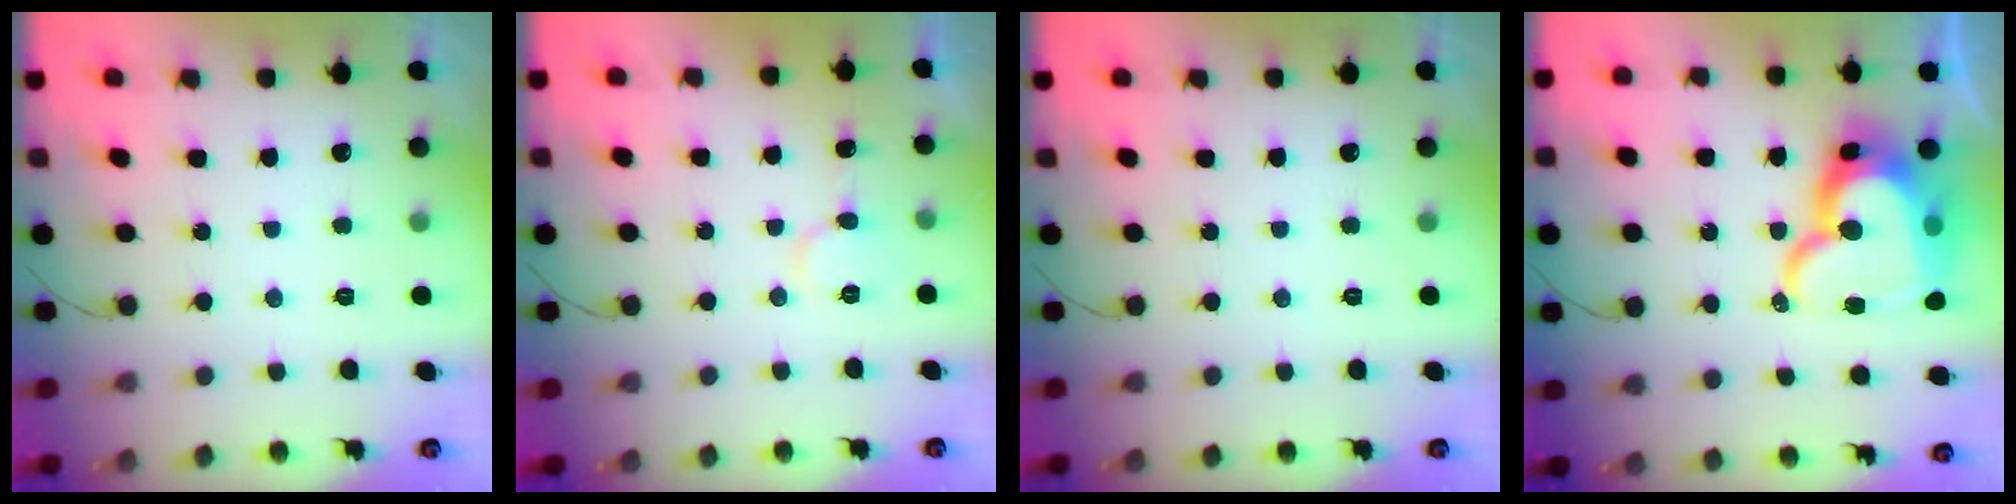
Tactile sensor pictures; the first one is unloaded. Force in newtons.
{"total": 6.6, "press": 6.6, "slide": 0.4}
{"total": 0.0}
{"total": 20.7, "press": 20.6, "slide": 2.1}